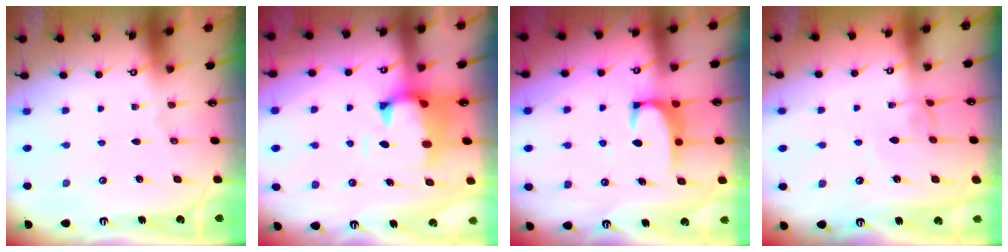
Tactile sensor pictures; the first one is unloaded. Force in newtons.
{"total": 1.5, "press": 1.1, "slide": 1.1}
{"total": 2.0, "press": 2.0, "slide": 0.3}
{"total": 1.5, "press": 1.4, "slide": 0.3}